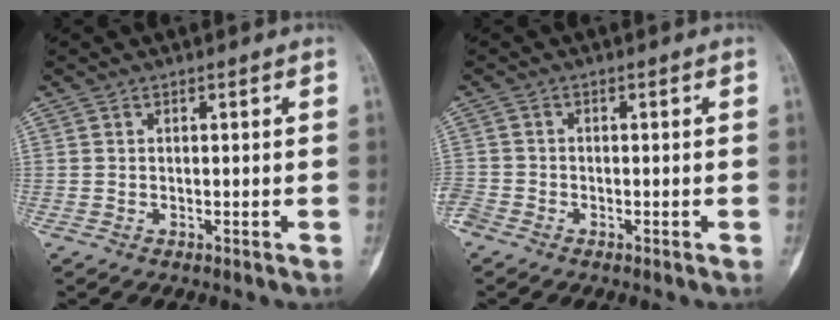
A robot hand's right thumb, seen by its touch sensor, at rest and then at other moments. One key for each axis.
{"total": 2.9, "fx": -2.1, "fy": 1.6, "fz": 1.2, "tx": -0.033, "ty": 0.000, "tz": -0.049}